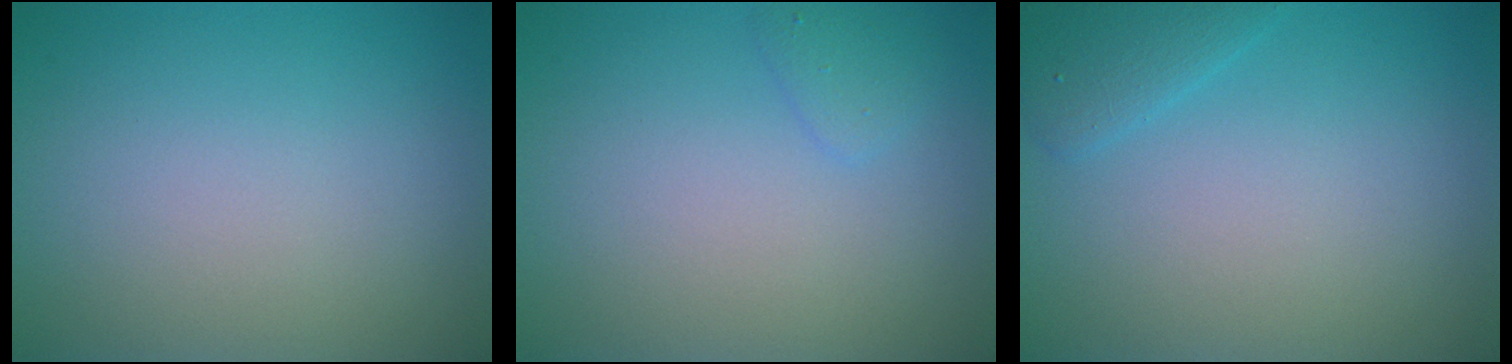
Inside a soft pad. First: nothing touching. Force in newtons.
{"total": 1.1, "press": 1.1, "slide": 0.0}
{"total": 1.9, "press": 1.9, "slide": 0.1}